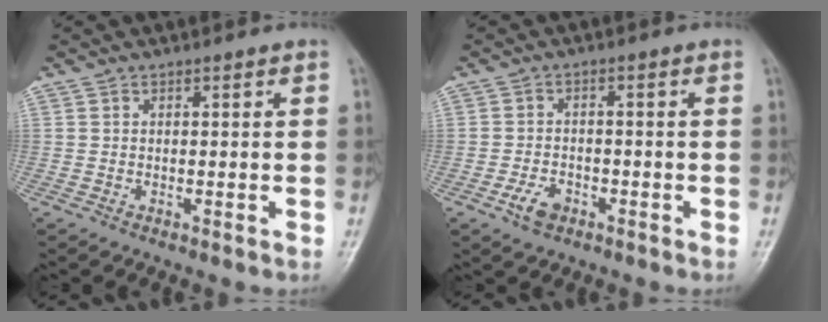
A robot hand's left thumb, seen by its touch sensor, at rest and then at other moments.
{"total": 4.0, "force": [-2.2, 2.5, 2.2], "torque": [-0.038, 0.012, -0.039]}